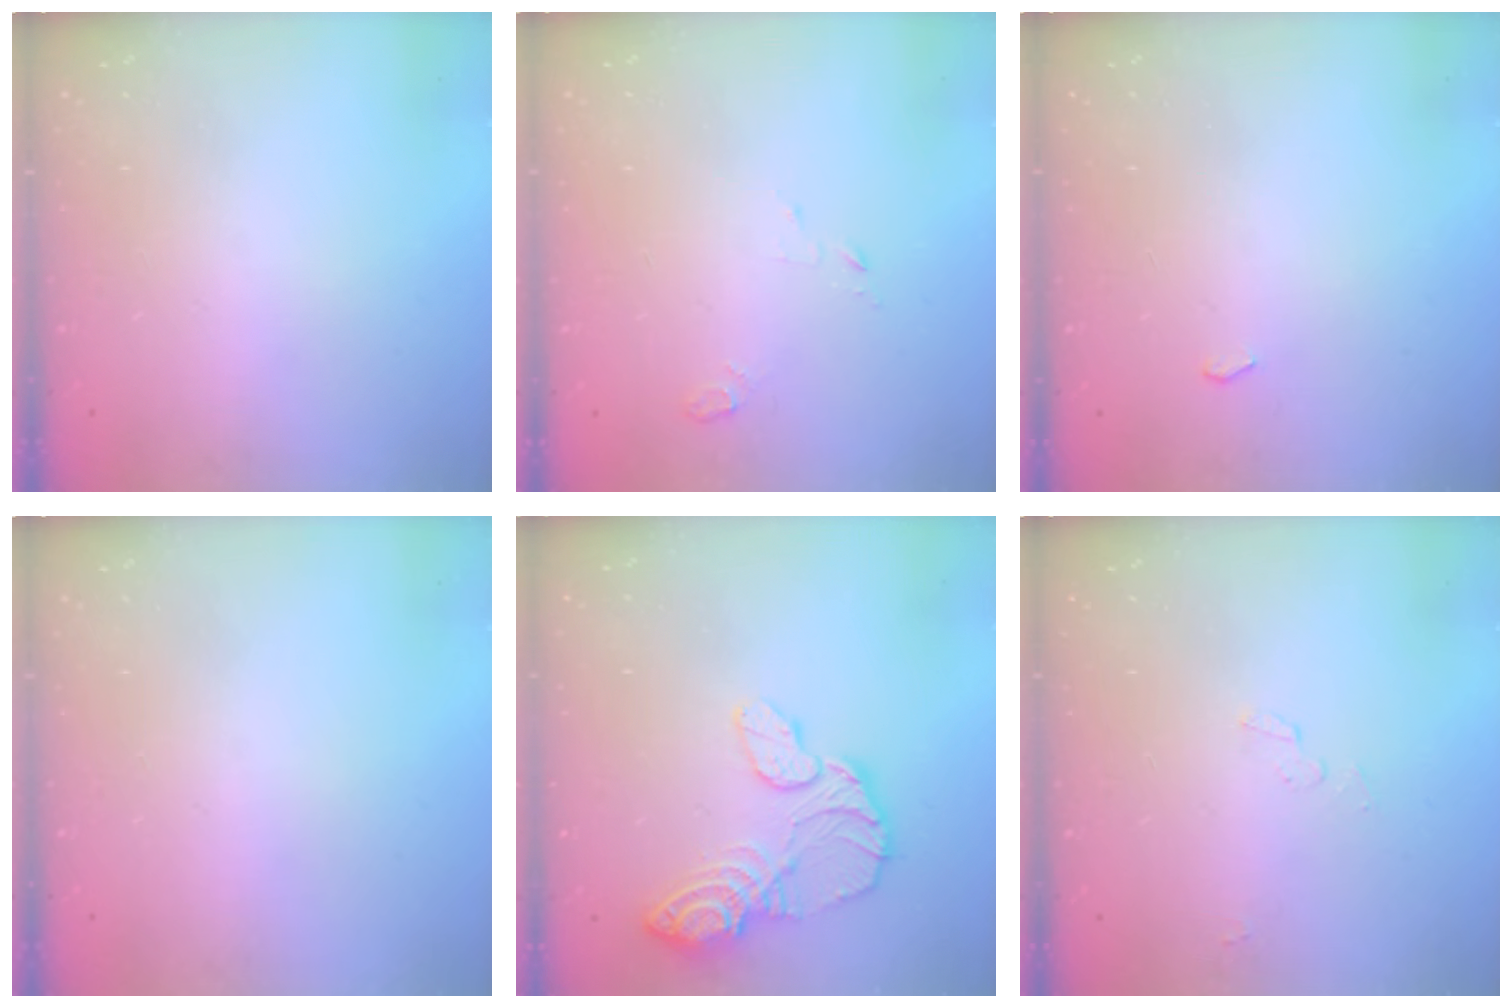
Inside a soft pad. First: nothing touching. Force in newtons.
{"total": 2.8, "press": 2.8, "slide": 0.3}
{"total": 2.6, "press": 2.0, "slide": 1.7}
{"total": 0.0}
{"total": 14.2, "press": 14.2, "slide": 1.3}
{"total": 3.3, "press": 3.1, "slide": 1.2}